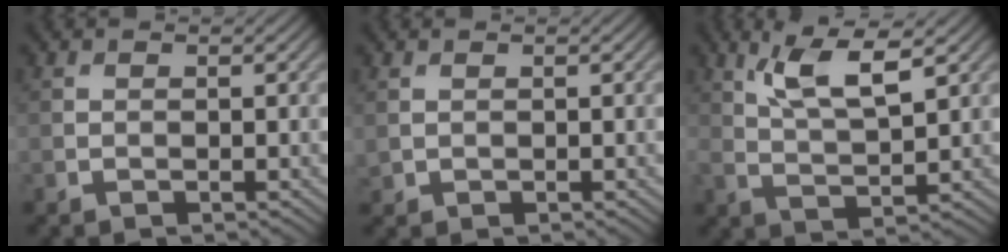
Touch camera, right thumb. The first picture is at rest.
{"total": 0.7, "force": [0.5, 0.5, 0.2], "torque": [-0.009, -0.003, 0.014]}
{"total": 6.9, "force": [3.5, 1.7, 5.7], "torque": [-0.119, 0.000, 0.071]}